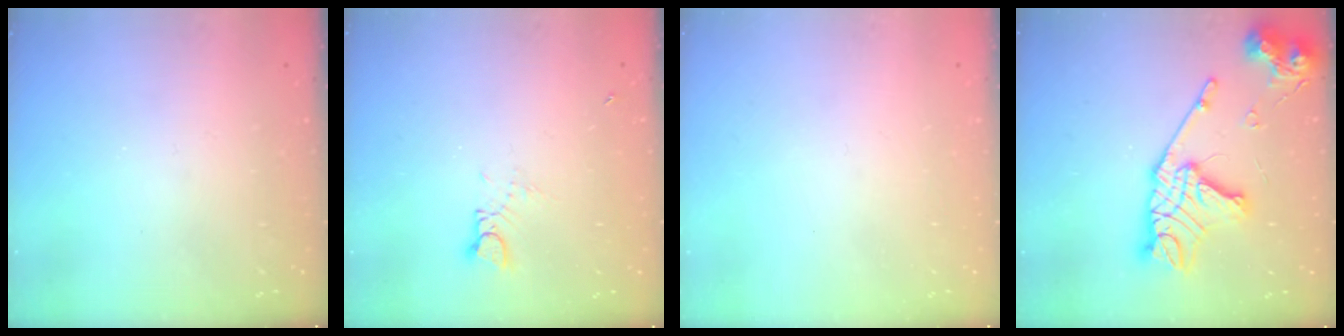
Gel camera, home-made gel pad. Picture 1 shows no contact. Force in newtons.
{"total": 2.7, "press": 2.7, "slide": 0.2}
{"total": 0.0}
{"total": 22.2, "press": 22.1, "slide": 1.9}